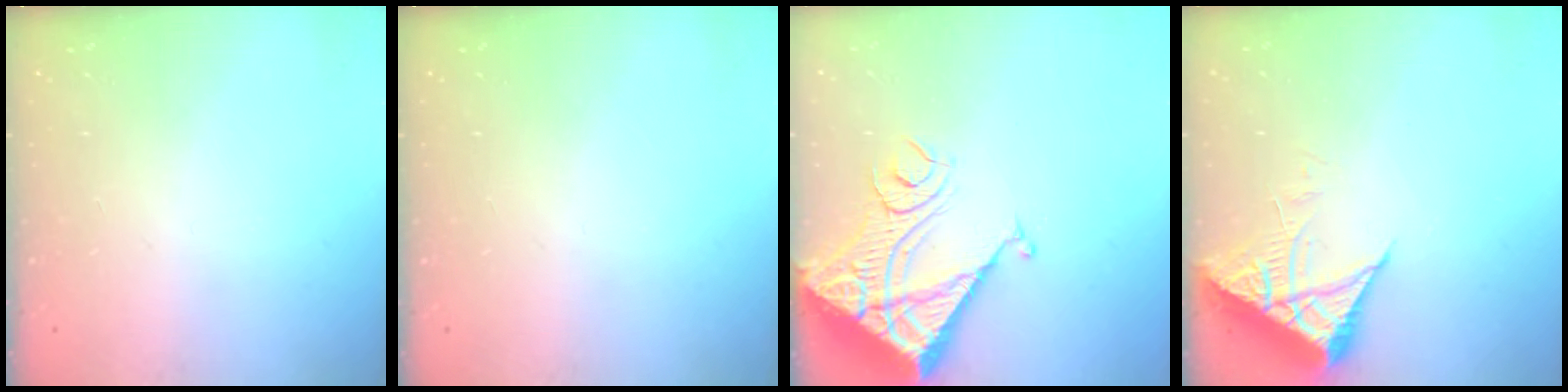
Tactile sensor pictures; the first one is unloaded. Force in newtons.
{"total": 0.0}
{"total": 16.7, "press": 16.6, "slide": 2.1}
{"total": 6.6, "press": 6.6, "slide": 0.8}